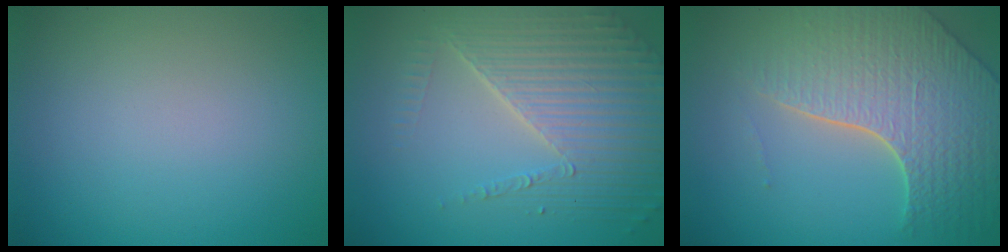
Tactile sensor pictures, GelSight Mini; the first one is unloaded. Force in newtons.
{"total": 5.8, "press": 4.5, "slide": 3.7}
{"total": 6.8, "press": 5.5, "slide": 3.9}